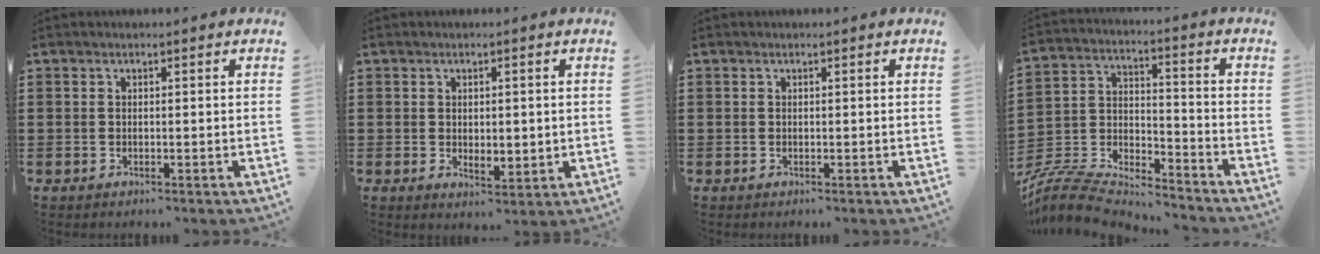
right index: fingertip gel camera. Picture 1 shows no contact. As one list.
[{"total": 1.8, "force": [0.5, 1.2, 1.2], "torque": [-0.017, 0.002, 0.006]}, {"total": 0.0}, {"total": 7.4, "force": [-7.1, 1.5, 1.5], "torque": [-0.049, -0.009, -0.148]}]